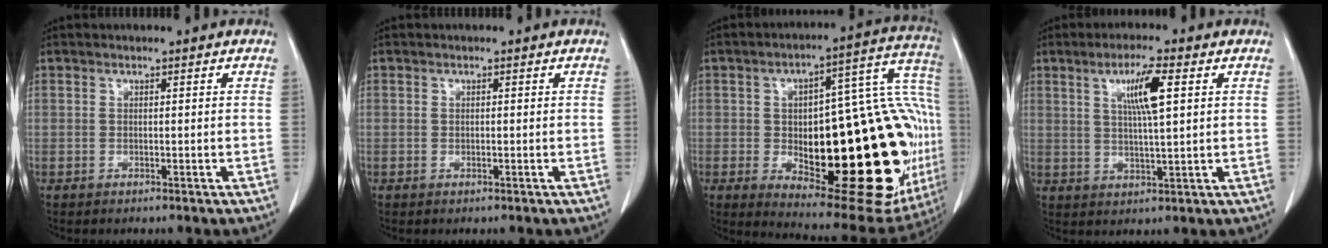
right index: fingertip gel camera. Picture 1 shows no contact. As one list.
[{"total": 0.0}, {"total": 36.3, "force": [-5.6, 12.2, 33.8], "torque": [-0.405, 0.028, -0.059]}, {"total": 6.8, "force": [2.4, 0.4, 6.3], "torque": [-0.114, 0.001, 0.041]}]